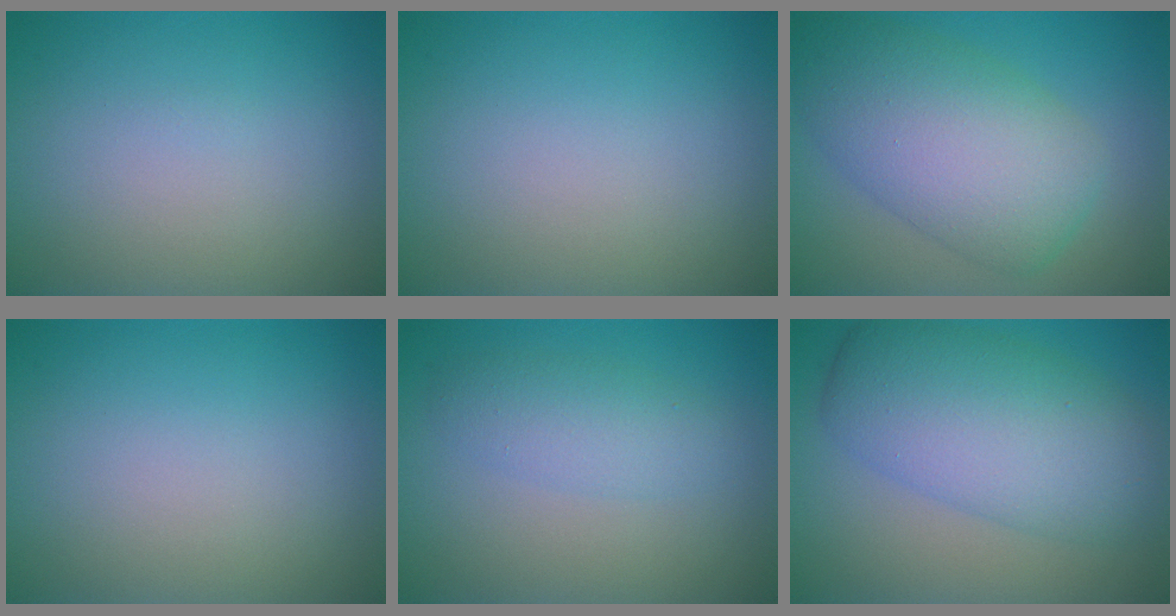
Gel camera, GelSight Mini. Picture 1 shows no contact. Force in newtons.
{"total": 0.0}
{"total": 8.7, "press": 8.6, "slide": 0.4}
{"total": 0.0}
{"total": 2.7, "press": 2.7, "slide": 0.0}
{"total": 8.2, "press": 8.2, "slide": 0.1}